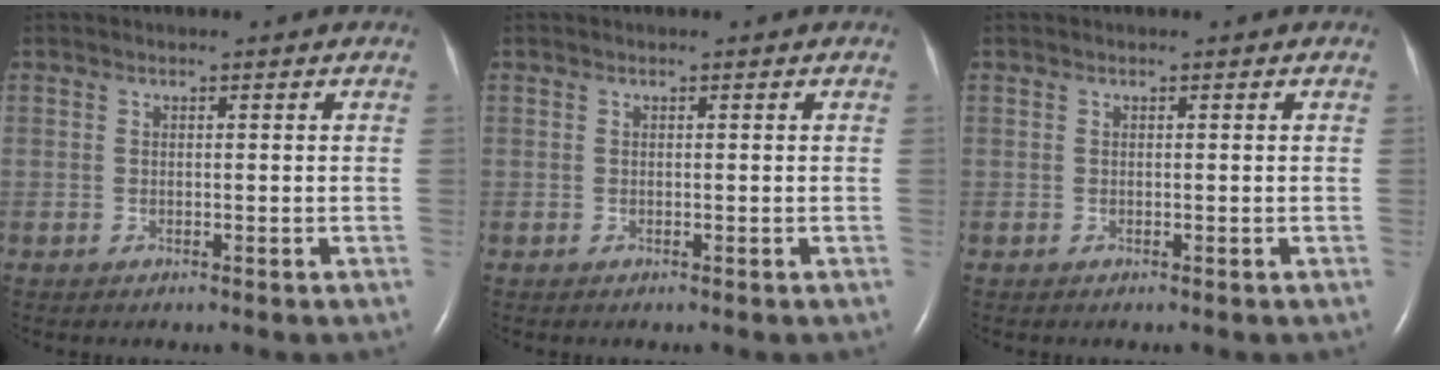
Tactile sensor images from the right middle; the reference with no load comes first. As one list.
[{"total": 0.0}, {"total": 0.0}]